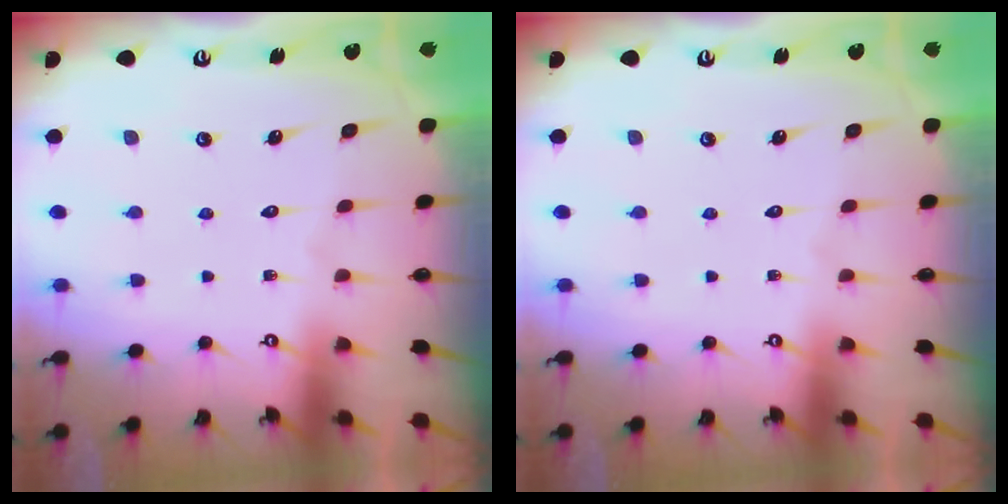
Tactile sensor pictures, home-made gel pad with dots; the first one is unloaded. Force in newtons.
{"total": 0.0}